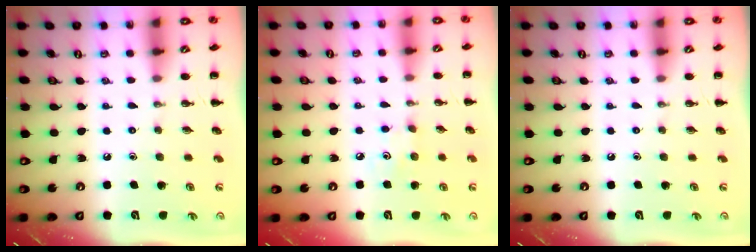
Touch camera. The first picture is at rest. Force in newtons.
{"total": 3.8, "press": 3.7, "slide": 0.9}
{"total": 0.0}